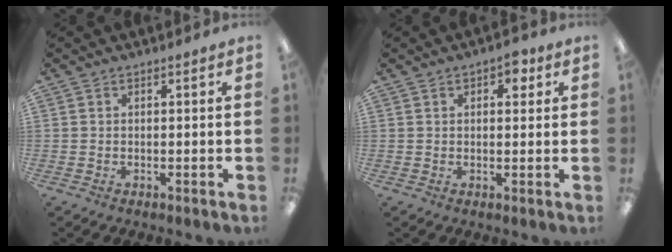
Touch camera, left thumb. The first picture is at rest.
{"total": 4.1, "force": [1.9, 2.4, 2.8], "torque": [-0.033, -0.001, 0.028]}